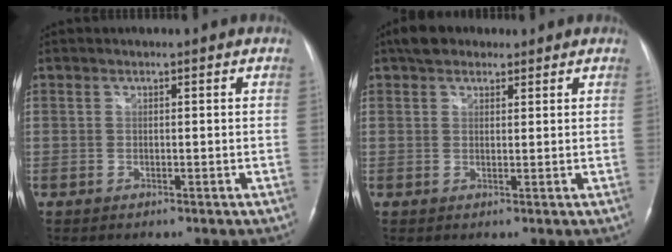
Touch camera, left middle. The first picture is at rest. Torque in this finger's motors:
{"motor_torque": [0.26, -0.22, 0.00, 0.03]}